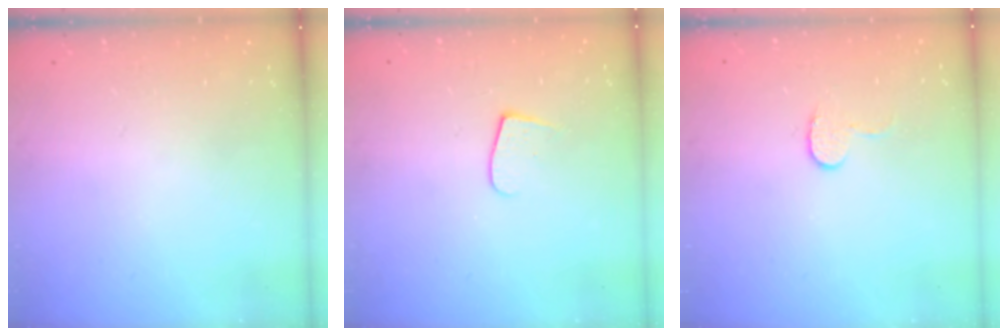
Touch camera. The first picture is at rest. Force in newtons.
{"total": 5.8, "press": 5.8, "slide": 0.7}
{"total": 6.2, "press": 6.1, "slide": 0.6}